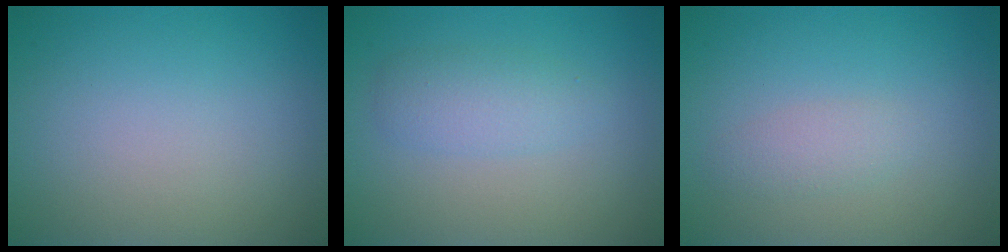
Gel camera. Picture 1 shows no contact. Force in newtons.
{"total": 2.4, "press": 2.4, "slide": 0.1}
{"total": 1.4, "press": 1.4, "slide": 0.1}